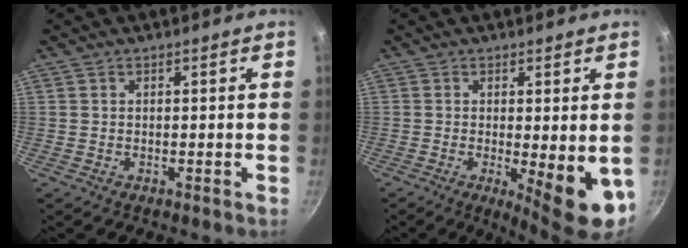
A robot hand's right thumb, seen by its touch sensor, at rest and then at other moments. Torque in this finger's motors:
{"motor_torque": [-0.23, 1.01, 1.39, -0.25, 0.13]}